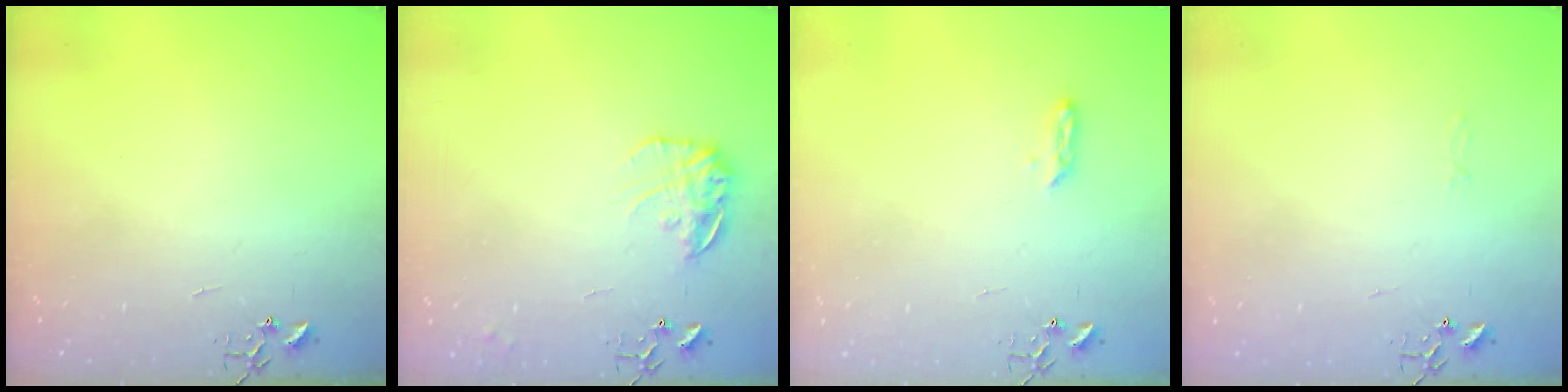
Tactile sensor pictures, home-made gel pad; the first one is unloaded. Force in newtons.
{"total": 12.9, "press": 12.8, "slide": 0.6}
{"total": 4.1, "press": 4.0, "slide": 0.6}
{"total": 2.8, "press": 2.8, "slide": 0.4}